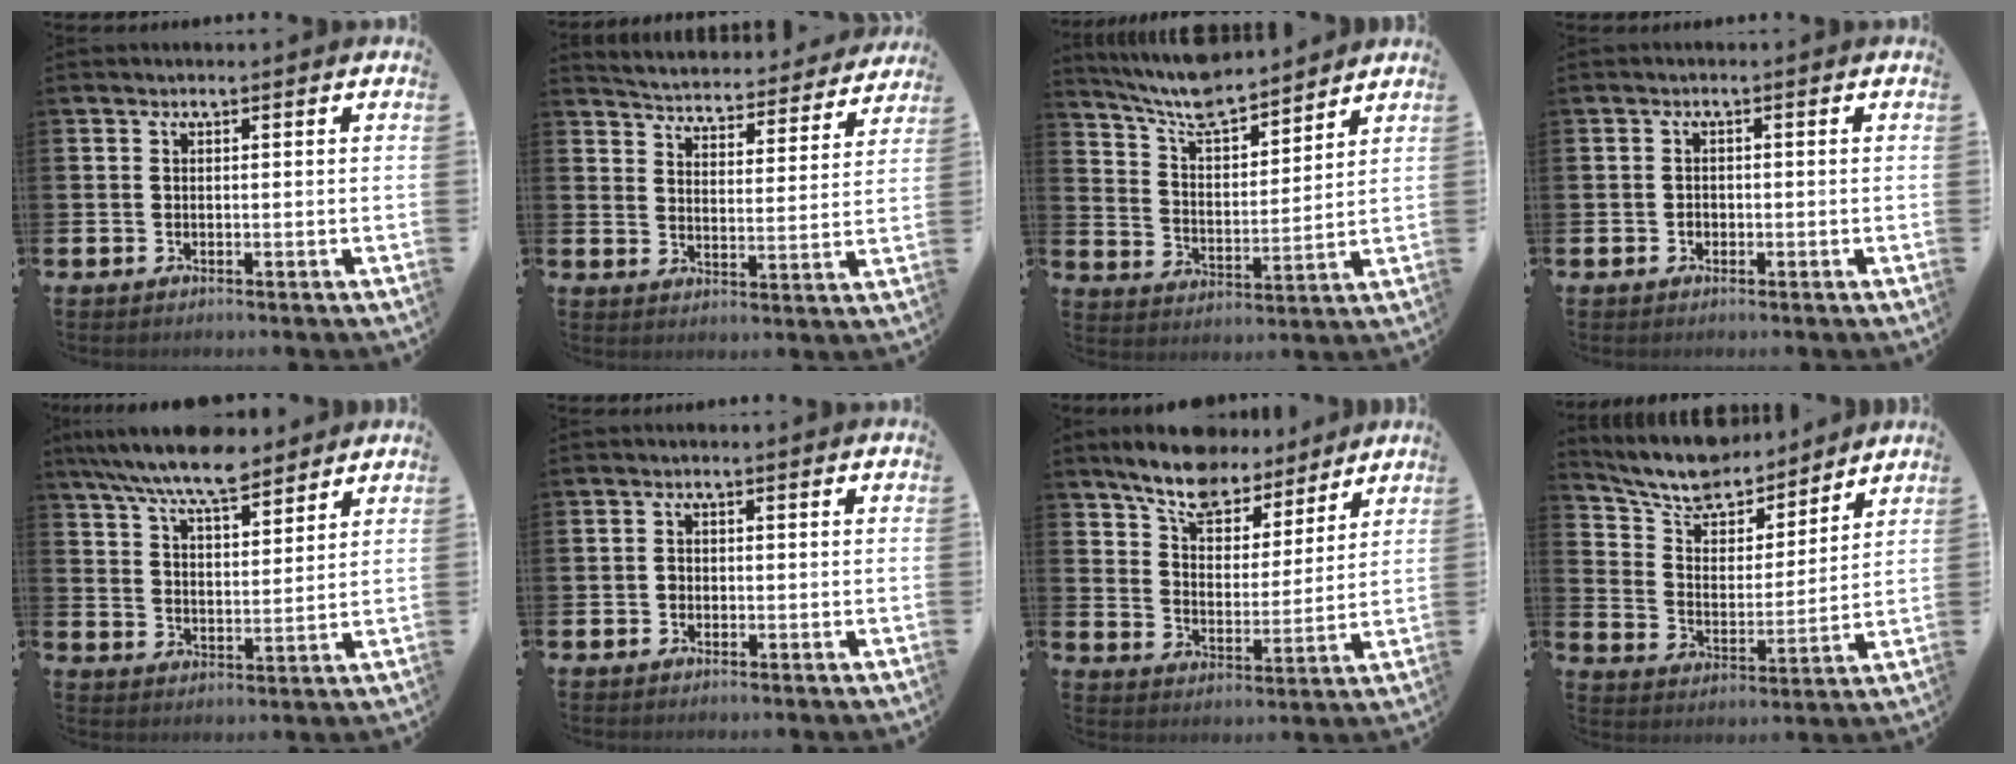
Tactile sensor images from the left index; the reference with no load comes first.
{"total": 4.7, "force": [4.7, 0.6, 0.4], "torque": [-0.026, -0.046, 0.076]}
{"total": 8.3, "force": [7.9, 1.4, 2.3], "torque": [-0.080, -0.048, 0.142]}
{"total": 0.9, "force": [-0.2, 0.8, 0.3], "torque": [-0.005, 0.005, -0.006]}
{"total": 8.7, "force": [7.9, 1.8, 3.1], "torque": [-0.081, -0.033, 0.143]}
{"total": 1.1, "force": [-0.3, 1.0, 0.3], "torque": [0.003, 0.002, -0.010]}
{"total": 8.3, "force": [7.5, 2.8, 2.0], "torque": [-0.066, -0.046, 0.133]}
{"total": 9.7, "force": [9.1, 2.8, 1.9], "torque": [-0.079, -0.063, 0.164]}